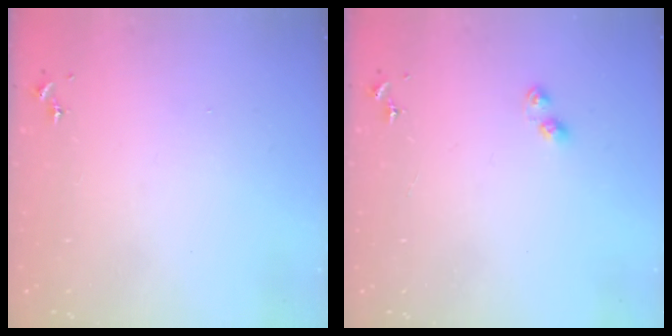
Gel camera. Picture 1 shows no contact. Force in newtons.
{"total": 3.0, "press": 3.0, "slide": 0.3}